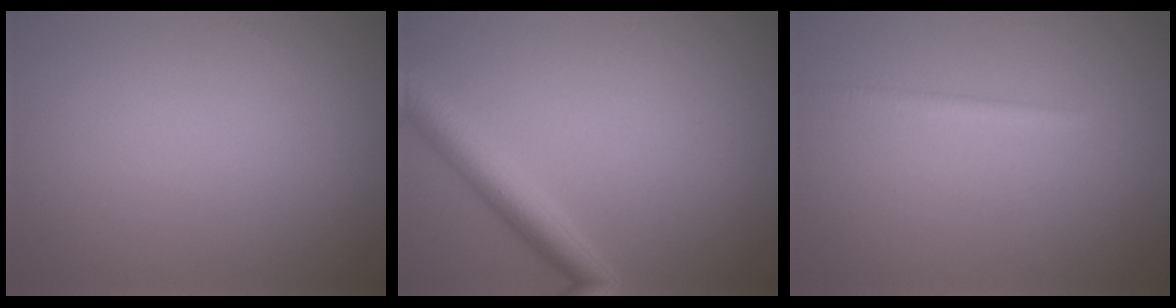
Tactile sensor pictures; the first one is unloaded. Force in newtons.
{"total": 3.4, "press": 3.4, "slide": 0.2}
{"total": 1.0, "press": 1.0, "slide": 0.1}